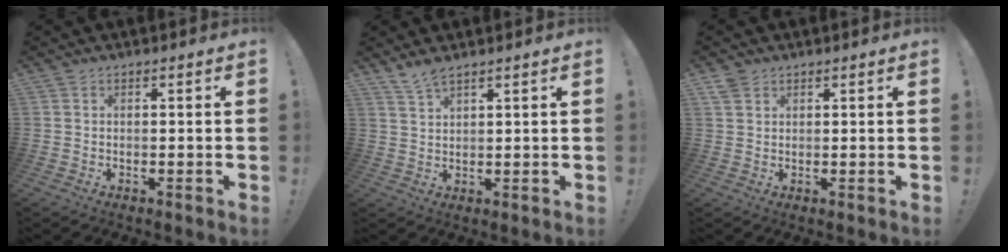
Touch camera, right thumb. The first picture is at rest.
{"total": 3.9, "force": [3.3, 0.5, 2.1], "torque": [-0.047, -0.017, 0.062]}
{"total": 2.4, "force": [1.8, 1.5, 0.7], "torque": [-0.016, -0.005, 0.036]}